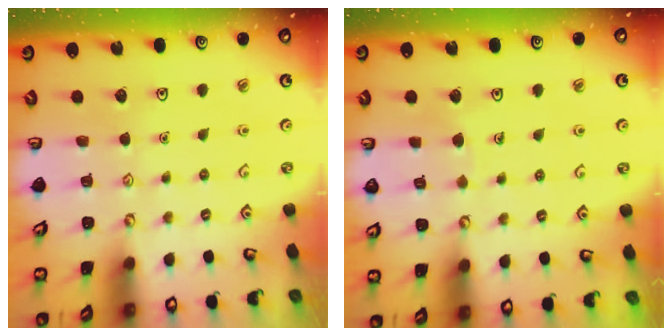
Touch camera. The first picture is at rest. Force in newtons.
{"total": 3.5, "press": 3.5, "slide": 0.2}